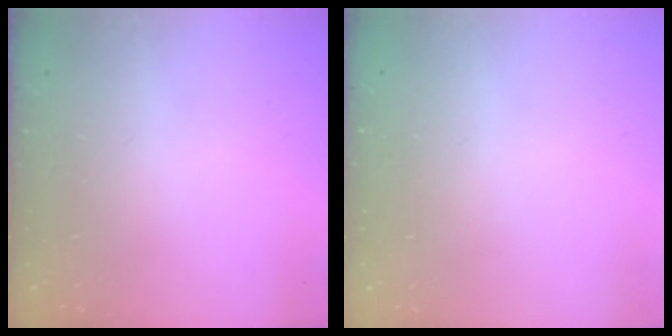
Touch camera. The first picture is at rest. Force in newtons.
{"total": 0.0}